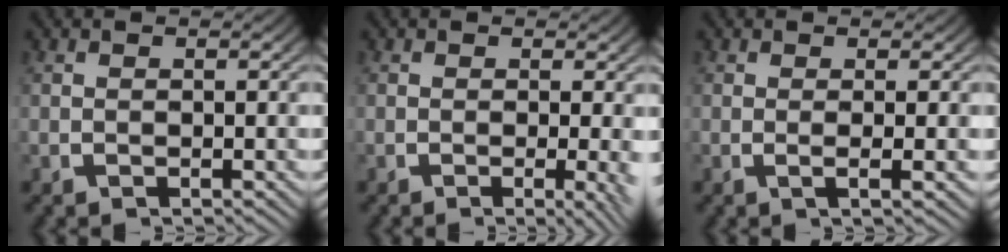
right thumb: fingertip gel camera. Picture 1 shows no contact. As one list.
[{"total": 2.3, "force": [-0.7, 0.4, 2.2], "torque": [-0.028, -0.008, -0.009]}, {"total": 1.7, "force": [0.0, -0.1, 1.7], "torque": [-0.034, -0.002, 0.000]}]